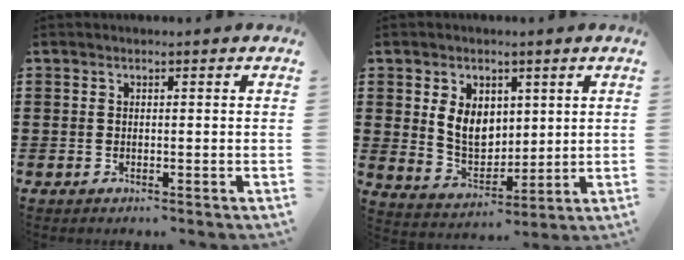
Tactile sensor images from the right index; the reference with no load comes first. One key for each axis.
{"total": 7.0, "fx": 1.9, "fy": 5.3, "fz": 4.1, "tx": -0.094, "ty": 0.010, "tz": 0.033}